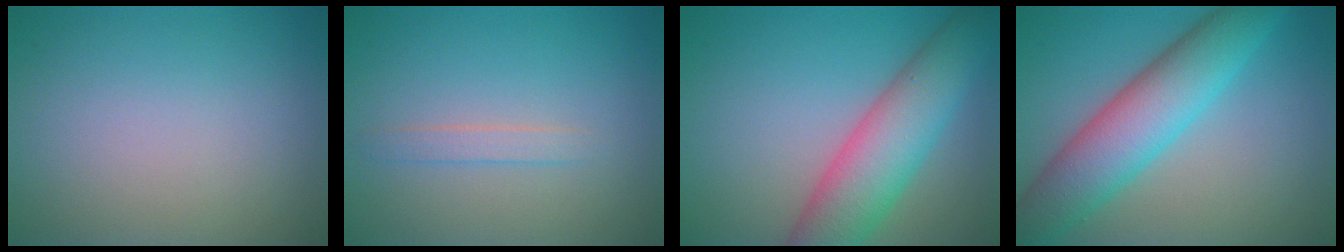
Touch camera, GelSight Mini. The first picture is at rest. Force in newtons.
{"total": 1.2, "press": 1.2, "slide": 0.0}
{"total": 7.9, "press": 7.9, "slide": 0.3}
{"total": 7.9, "press": 7.9, "slide": 0.3}